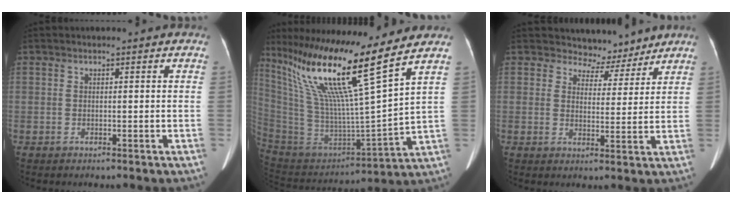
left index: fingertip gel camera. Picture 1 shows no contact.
{"total": 21.1, "force": [13.6, -1.2, 16.1], "torque": [-0.301, -0.012, 0.247]}
{"total": 5.4, "force": [4.8, 2.4, -0.6], "torque": [0.013, -0.005, 0.058]}